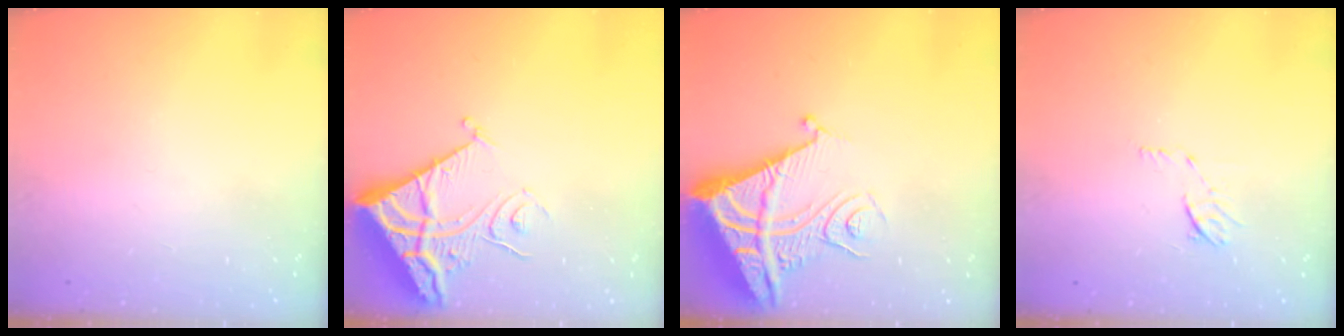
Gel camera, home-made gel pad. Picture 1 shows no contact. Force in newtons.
{"total": 11.3, "press": 11.3, "slide": 1.4}
{"total": 11.4, "press": 11.3, "slide": 1.3}
{"total": 5.7, "press": 5.6, "slide": 0.8}